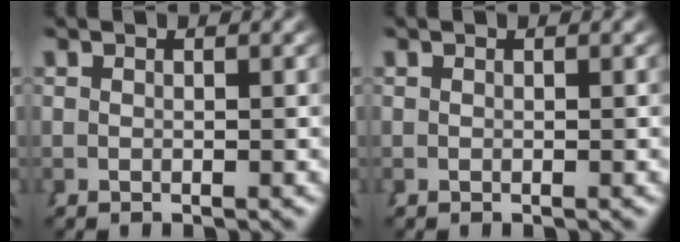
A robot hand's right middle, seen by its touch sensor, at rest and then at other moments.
{"total": 0.0}